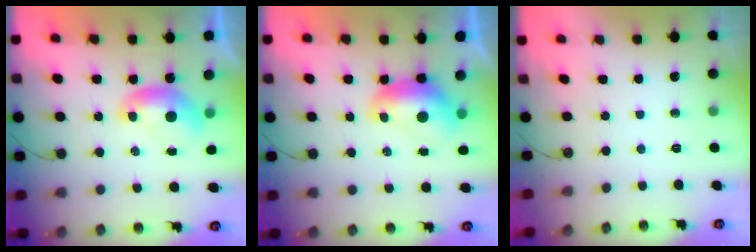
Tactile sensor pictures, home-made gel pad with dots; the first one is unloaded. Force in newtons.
{"total": 1.6, "press": 1.4, "slide": 0.6}
{"total": 0.0}